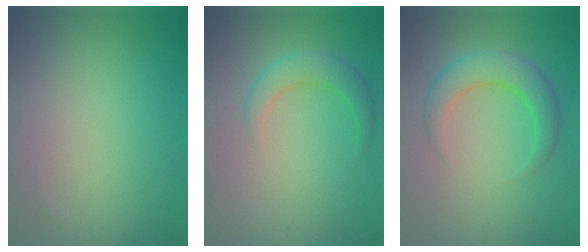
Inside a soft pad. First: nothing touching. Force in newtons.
{"total": 3.1, "press": 3.1, "slide": 0.1}
{"total": 4.5, "press": 4.5, "slide": 0.2}